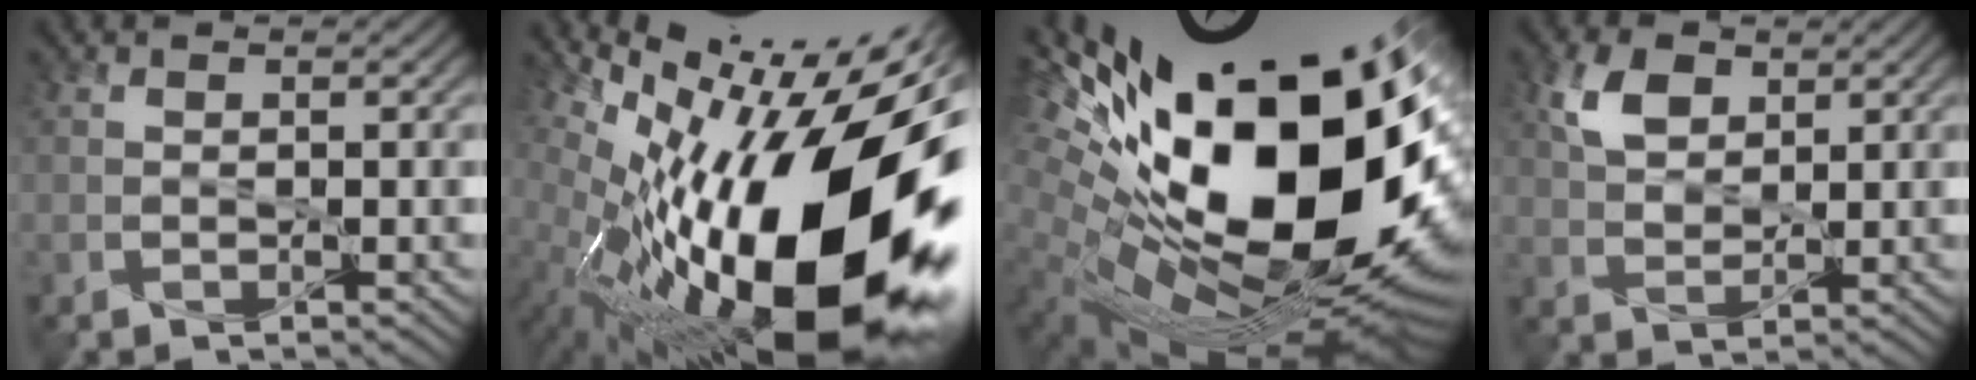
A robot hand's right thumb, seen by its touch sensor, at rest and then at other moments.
{"total": 22.5, "force": [-2.8, 8.7, 20.6], "torque": [-0.346, -0.039, -0.052]}
{"total": 23.3, "force": [3.4, 12.5, 19.4], "torque": [-0.385, -0.051, 0.075]}
{"total": 4.9, "force": [2.3, 3.0, 3.2], "torque": [-0.074, 0.005, 0.046]}